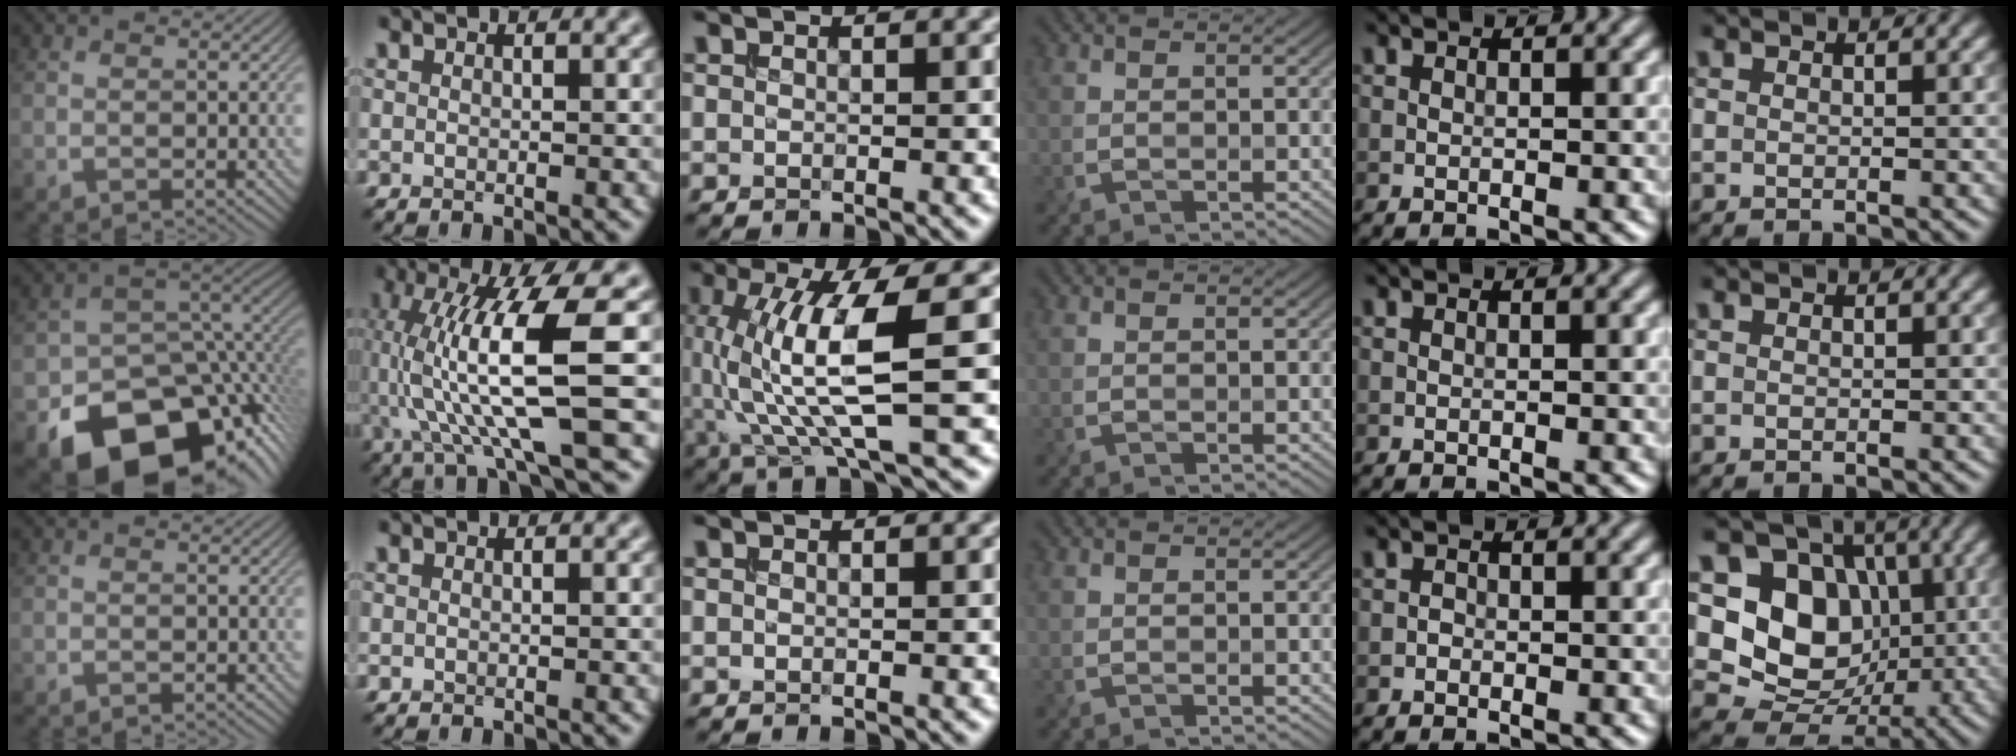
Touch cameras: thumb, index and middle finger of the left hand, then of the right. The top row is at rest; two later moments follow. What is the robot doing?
{"motion": "insert", "object": "drawer"}